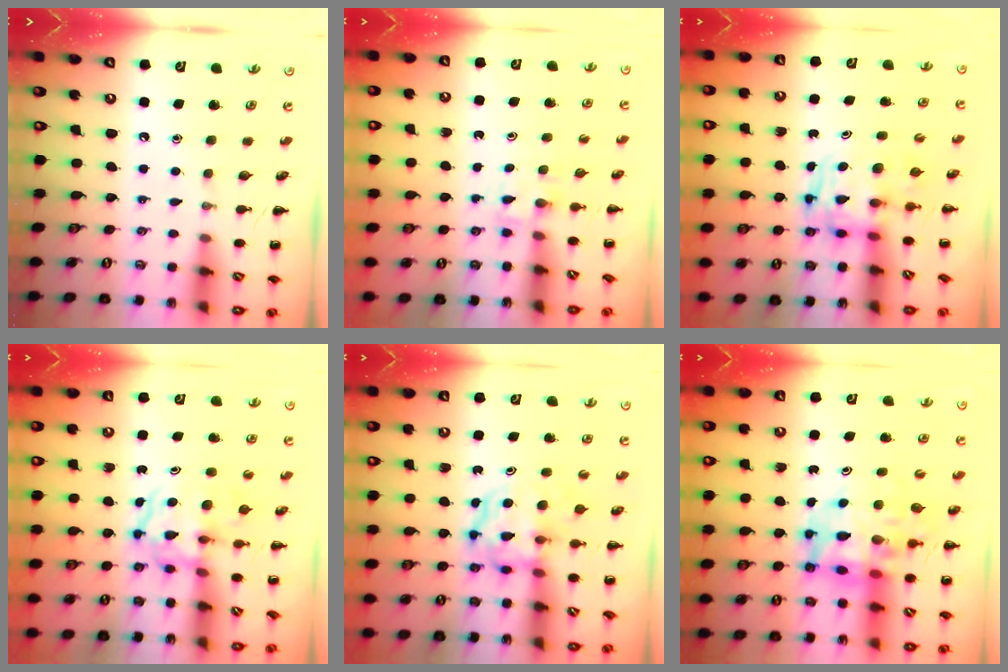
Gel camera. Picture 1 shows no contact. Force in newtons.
{"total": 2.2, "press": 1.9, "slide": 1.1}
{"total": 2.7, "press": 2.7, "slide": 0.2}
{"total": 3.8, "press": 3.8, "slide": 0.5}
{"total": 4.0, "press": 4.0, "slide": 0.4}
{"total": 13.3, "press": 12.7, "slide": 3.8}